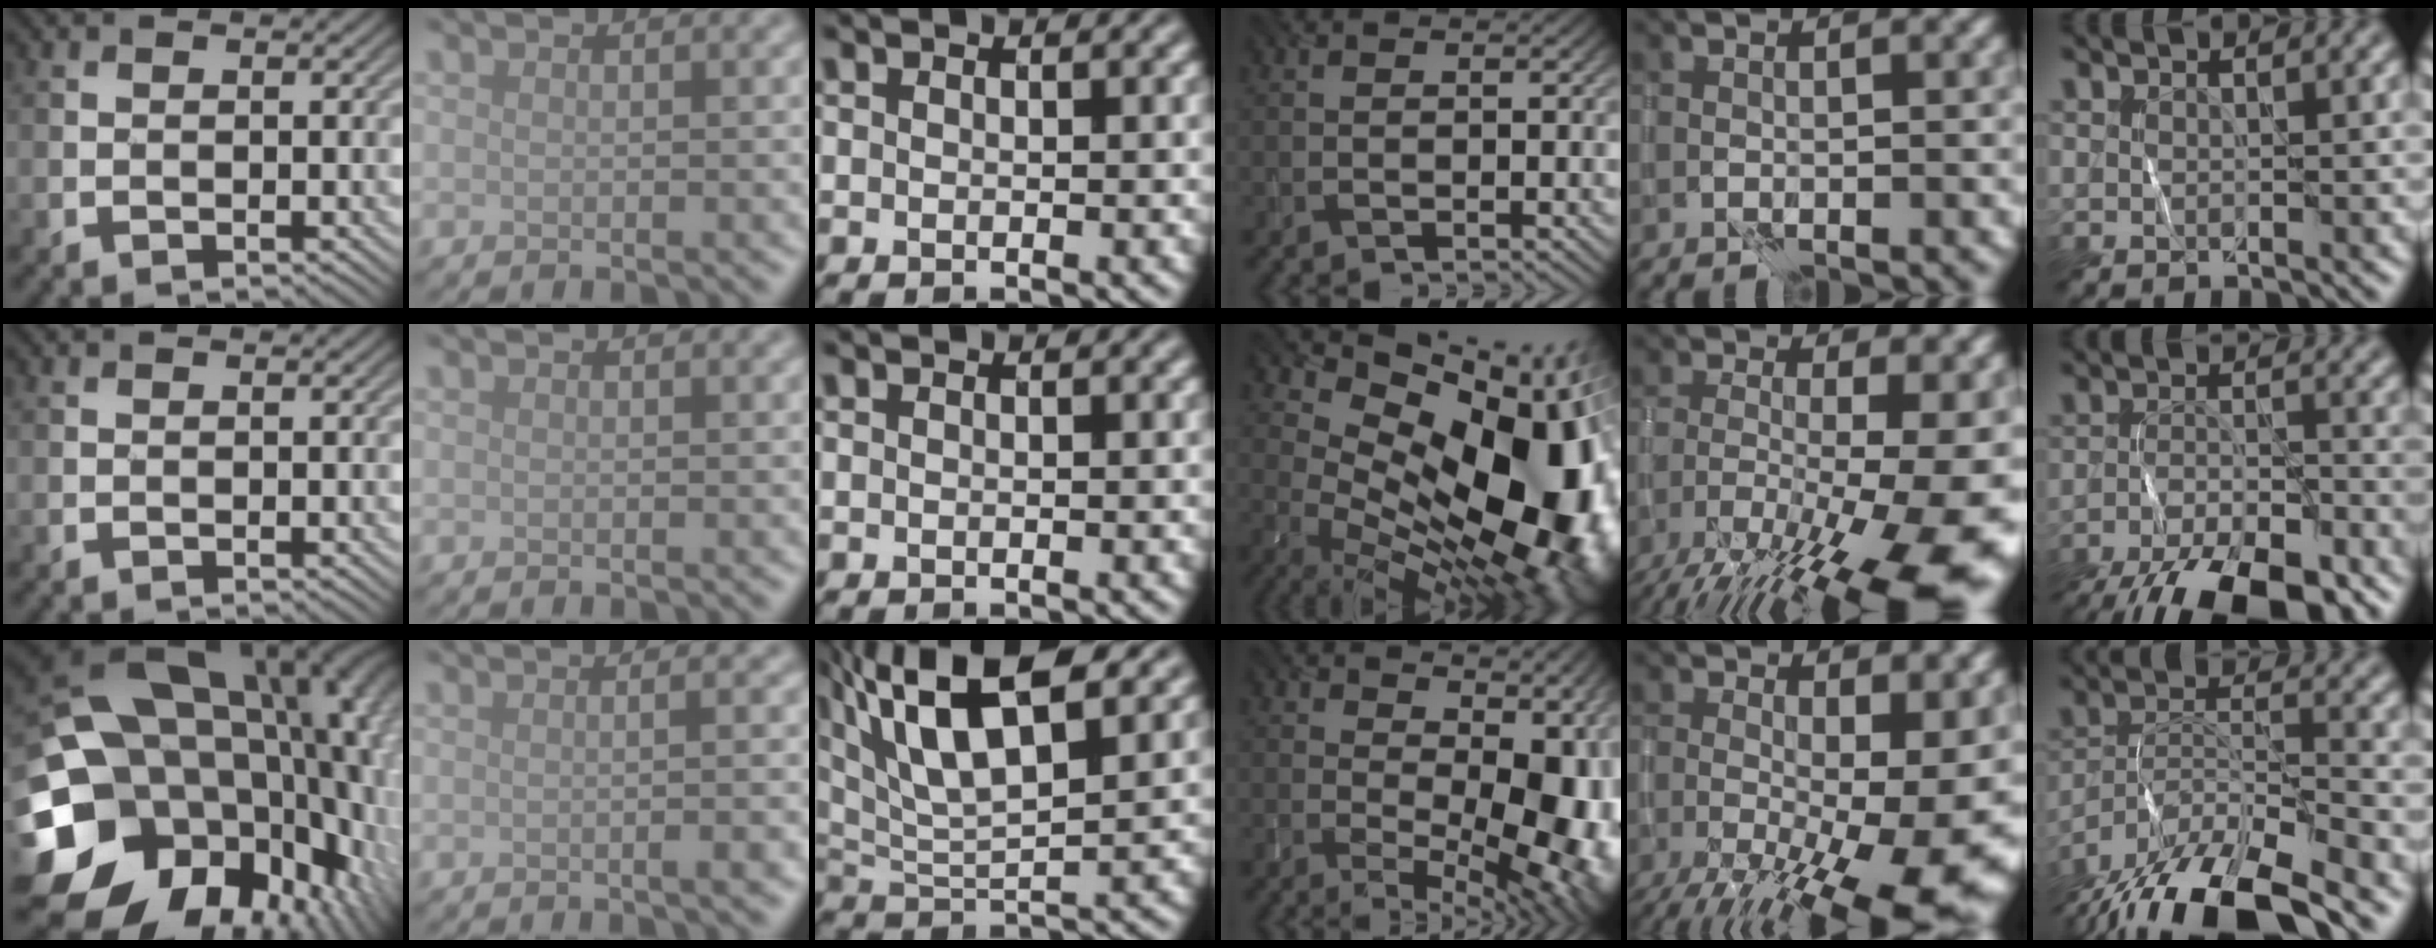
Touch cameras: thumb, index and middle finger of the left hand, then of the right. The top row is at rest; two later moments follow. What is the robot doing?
{"motion": "wrap", "object": "ribbon"}